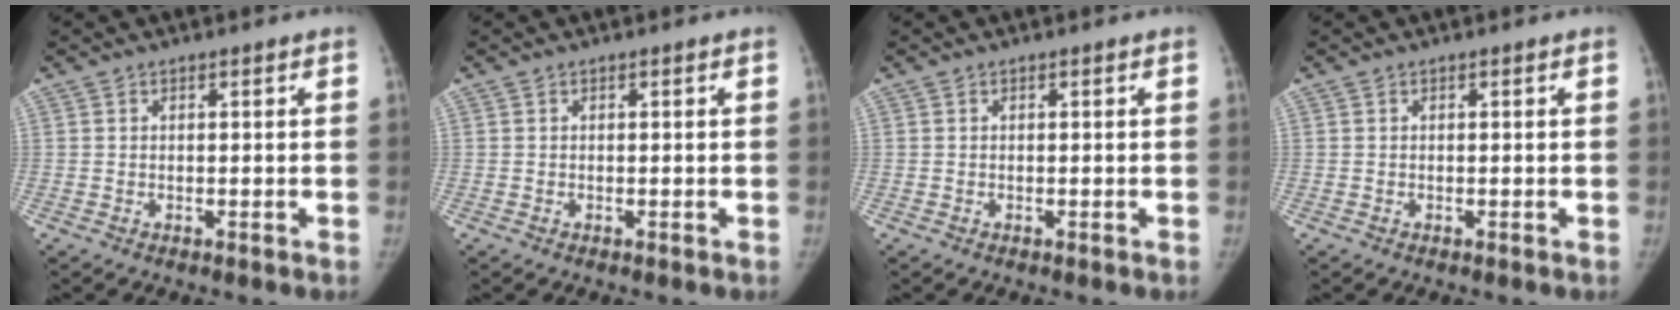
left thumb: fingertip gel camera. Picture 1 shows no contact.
{"total": 0.0}
{"total": 0.0}
{"total": 0.0}